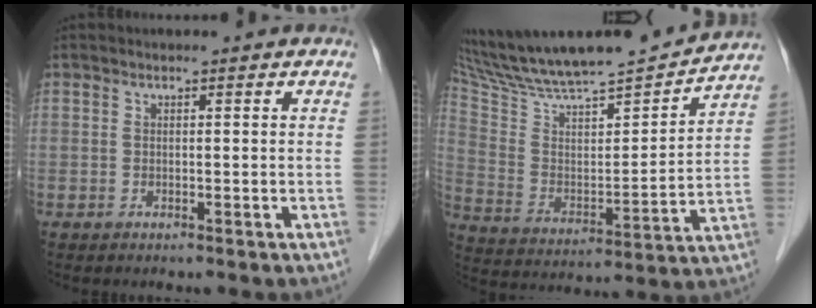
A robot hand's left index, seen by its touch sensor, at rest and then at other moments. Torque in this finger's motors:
{"motor_torque": [0.24, -0.49, 0.19, 0.08]}